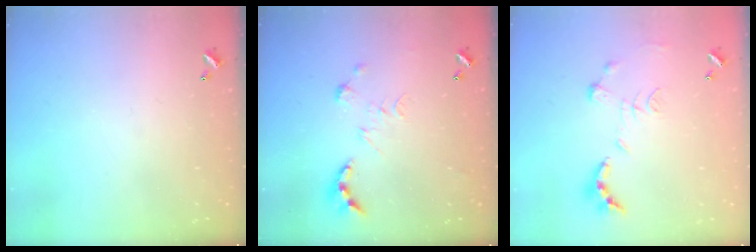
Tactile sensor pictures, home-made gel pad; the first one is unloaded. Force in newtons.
{"total": 0.0}
{"total": 1.1, "press": 1.0, "slide": 0.4}